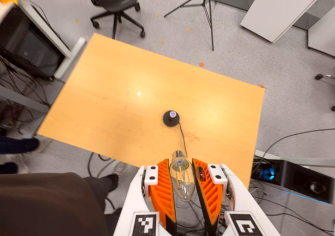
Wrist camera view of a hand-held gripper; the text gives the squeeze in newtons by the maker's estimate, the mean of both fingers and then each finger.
{"total": 12.3, "left": 12.9, "right": 11.7}